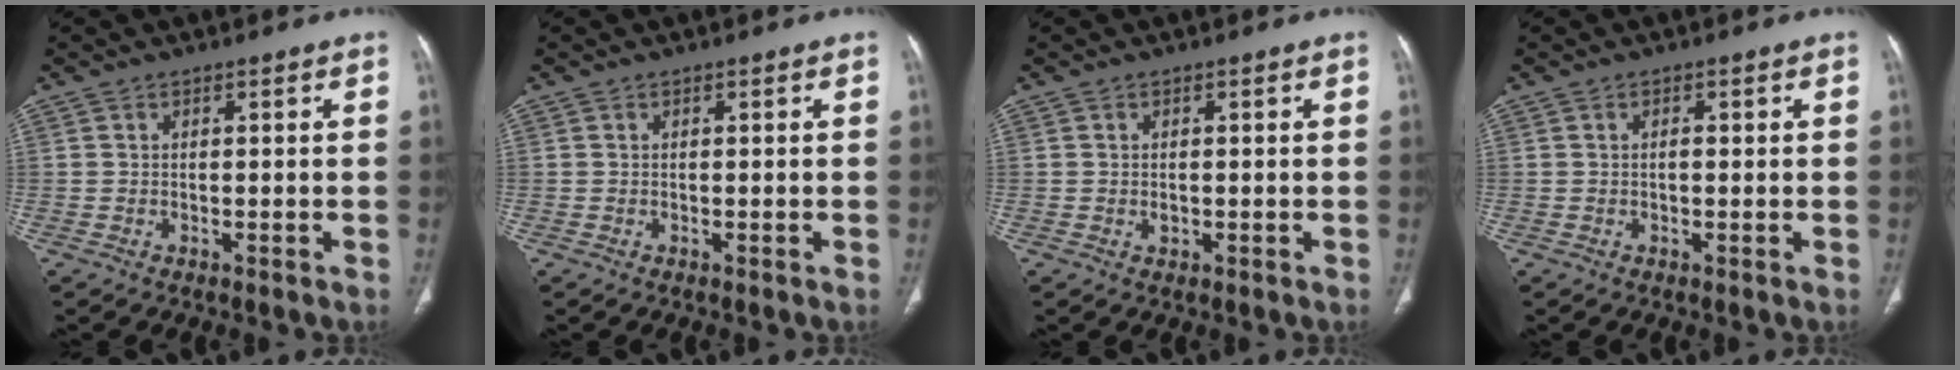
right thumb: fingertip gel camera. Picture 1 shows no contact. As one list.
[{"total": 0.0}, {"total": 1.0, "force": [-0.1, 0.8, 0.7], "torque": [-0.008, 0.000, 0.000]}, {"total": 0.8, "force": [0.0, 0.4, 0.7], "torque": [-0.013, 0.001, -0.002]}]